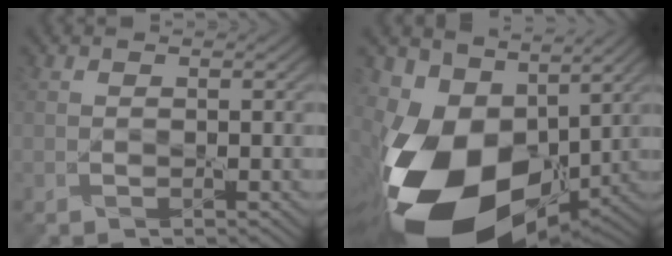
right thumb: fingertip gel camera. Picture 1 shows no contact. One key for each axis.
{"total": 18.9, "fx": -2.6, "fy": 12.6, "fz": 13.9, "tx": -0.313, "ty": -0.051, "tz": -0.021}